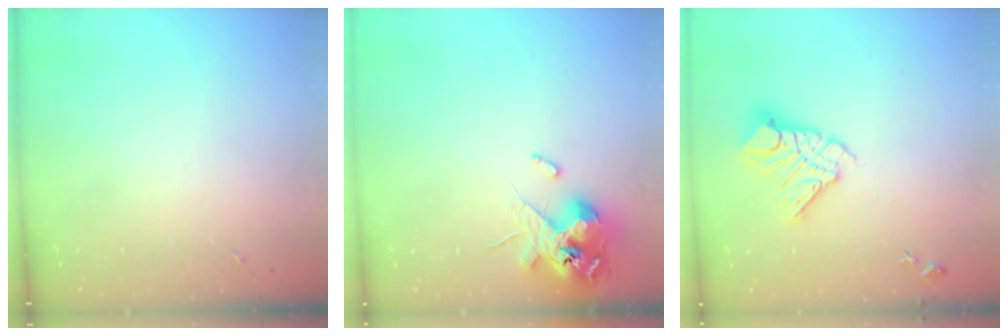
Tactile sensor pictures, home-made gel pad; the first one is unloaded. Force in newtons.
{"total": 12.7, "press": 12.5, "slide": 2.2}
{"total": 14.1, "press": 14.1, "slide": 1.4}